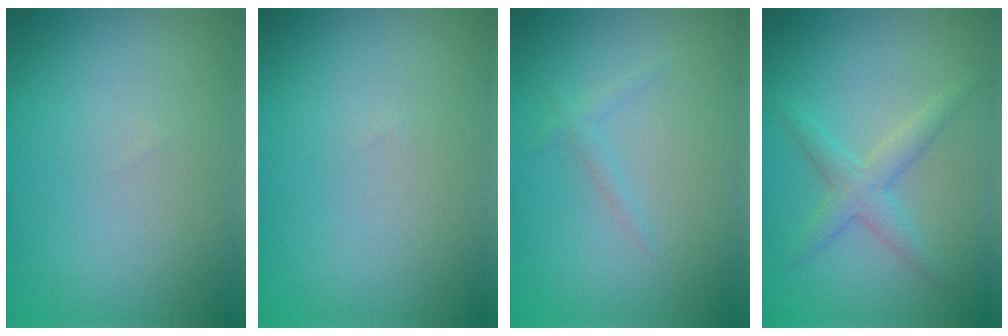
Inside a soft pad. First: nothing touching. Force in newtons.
{"total": 0.0}
{"total": 0.8, "press": 0.8, "slide": 0.0}
{"total": 2.5, "press": 2.5, "slide": 0.1}